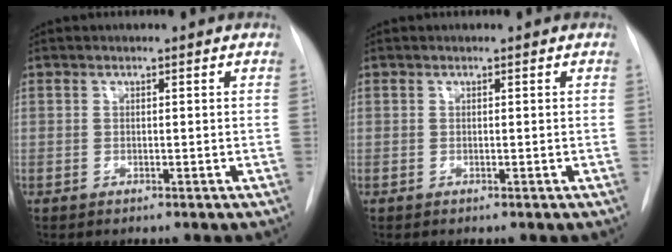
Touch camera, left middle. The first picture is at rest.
{"total": 0.0}